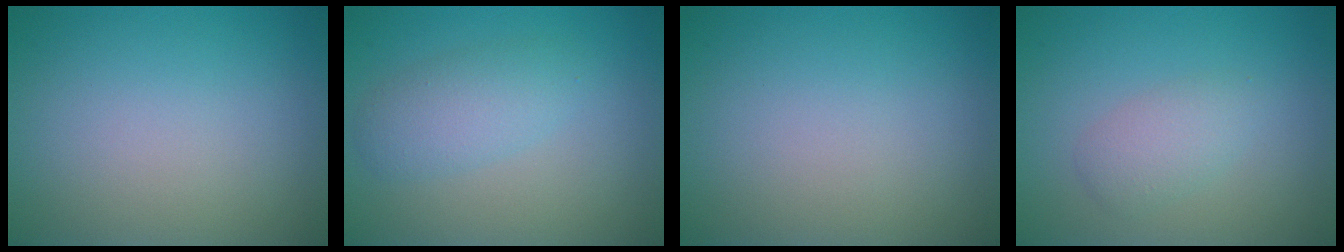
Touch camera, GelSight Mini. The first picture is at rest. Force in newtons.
{"total": 2.8, "press": 2.8, "slide": 0.1}
{"total": 0.0}
{"total": 2.0, "press": 2.0, "slide": 0.0}